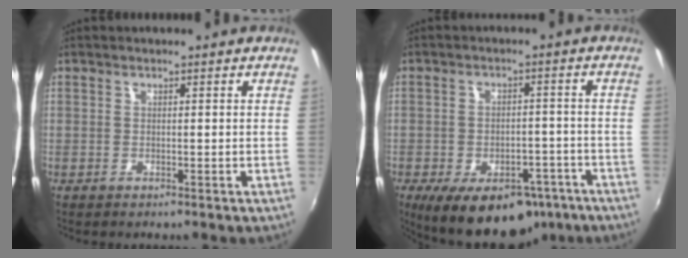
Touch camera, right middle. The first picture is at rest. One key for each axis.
{"total": 16.9, "fx": -11.0, "fy": 8.8, "fz": 9.3, "tx": -0.171, "ty": -0.009, "tz": -0.142}